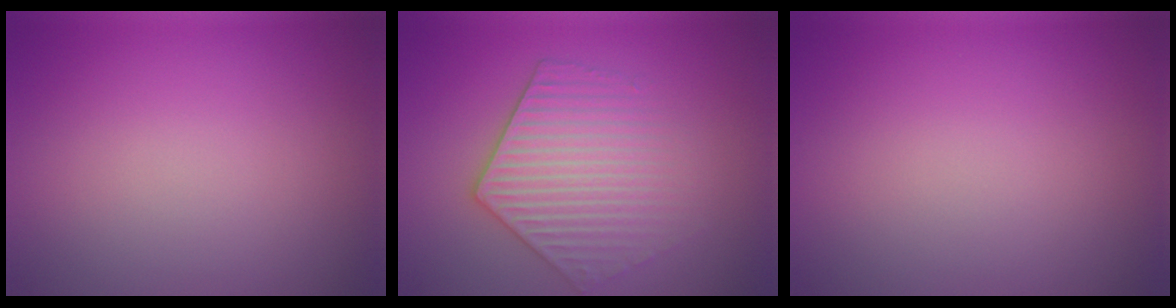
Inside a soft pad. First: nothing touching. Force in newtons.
{"total": 4.5, "press": 3.8, "slide": 2.3}
{"total": 0.0}